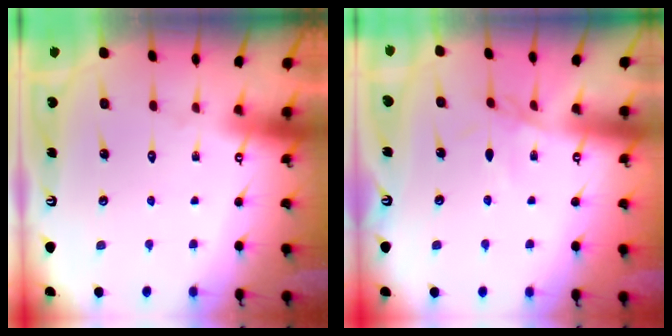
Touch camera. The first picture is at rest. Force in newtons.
{"total": 2.4, "press": 2.3, "slide": 0.4}